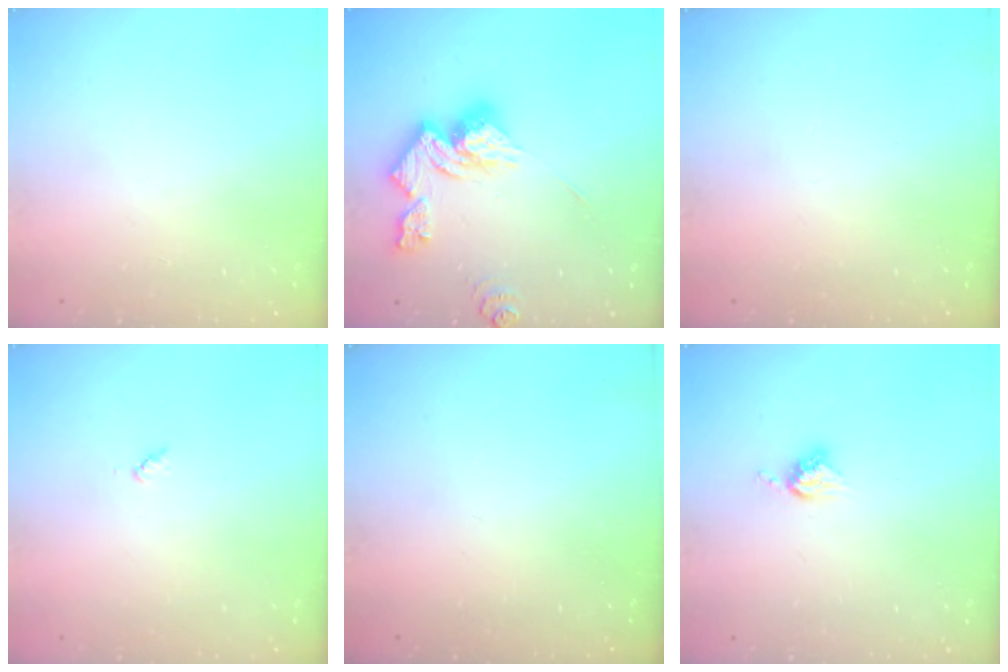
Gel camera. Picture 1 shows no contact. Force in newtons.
{"total": 13.3, "press": 13.3, "slide": 1.3}
{"total": 0.0}
{"total": 3.3, "press": 3.3, "slide": 0.4}
{"total": 0.0}
{"total": 5.2, "press": 5.2, "slide": 0.1}